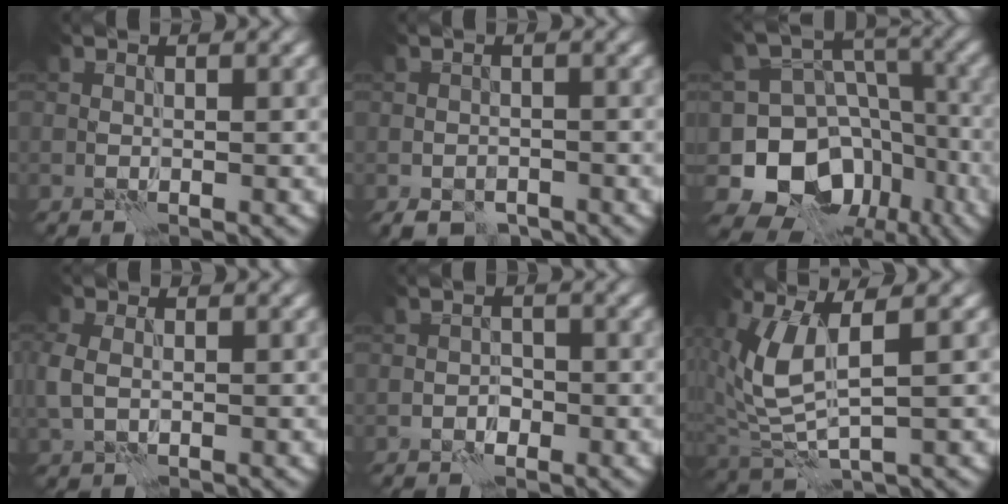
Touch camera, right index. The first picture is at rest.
{"total": 3.1, "force": [-2.3, 1.7, 1.2], "torque": [-0.020, -0.009, -0.040]}
{"total": 13.0, "force": [-5.8, 10.7, 4.6], "torque": [-0.079, -0.005, -0.104]}
{"total": 2.4, "force": [0.1, 1.8, 1.6], "torque": [-0.045, 0.000, 0.003]}
{"total": 1.2, "force": [-0.6, 1.0, 0.5], "torque": [-0.004, 0.004, -0.012]}
{"total": 5.9, "force": [1.3, 2.6, 5.2], "torque": [-0.139, -0.008, 0.031]}